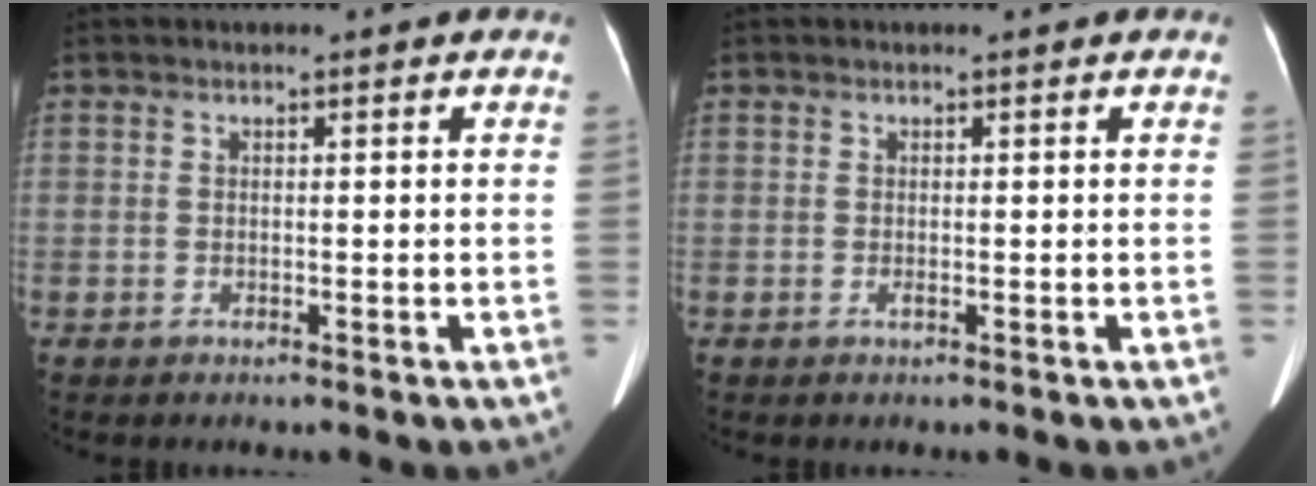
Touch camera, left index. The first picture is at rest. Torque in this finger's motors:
{"motor_torque": [0.45, 0.05, 0.13, 0.04]}